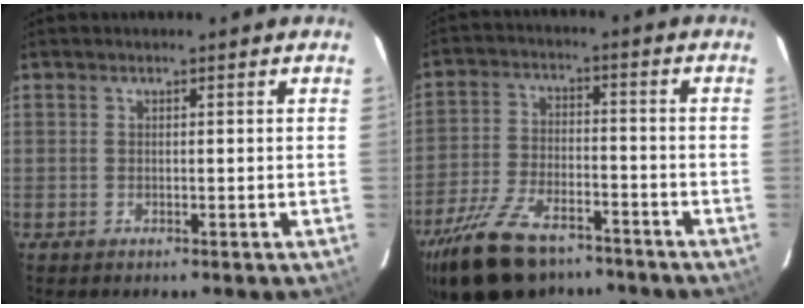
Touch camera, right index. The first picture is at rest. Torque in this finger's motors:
{"motor_torque": [1.04, -1.10, 0.67, 0.16]}